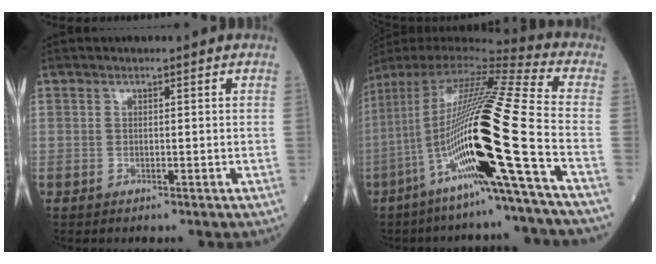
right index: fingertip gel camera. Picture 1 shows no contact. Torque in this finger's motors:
{"motor_torque": [2.14, 0.00, 1.05, 0.21]}